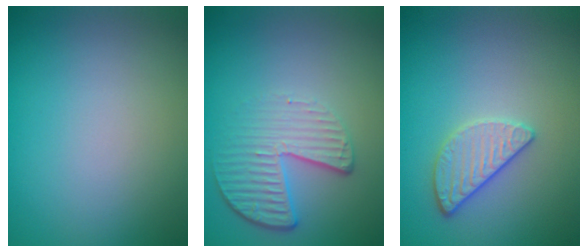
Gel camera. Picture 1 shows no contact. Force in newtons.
{"total": 4.4, "press": 2.8, "slide": 3.3}
{"total": 2.5, "press": 2.3, "slide": 0.8}